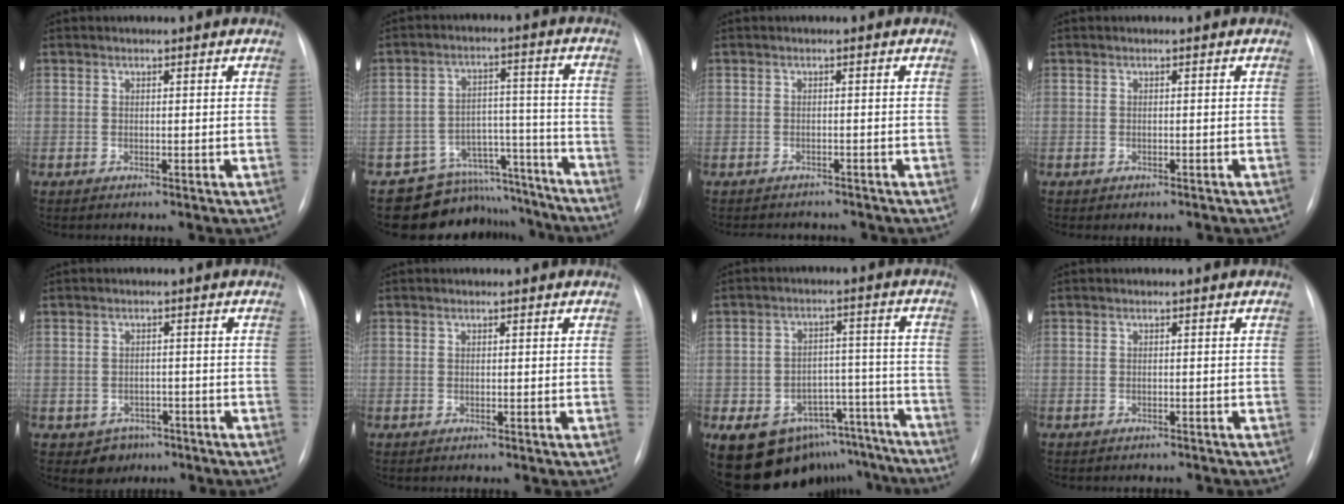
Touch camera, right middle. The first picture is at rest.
{"total": 11.9, "force": [-10.9, 4.9, -0.7], "torque": [0.038, 0.072, -0.150]}
{"total": 4.8, "force": [-4.4, 1.8, 0.7], "torque": [-0.005, 0.002, -0.053]}
{"total": 1.2, "force": [-0.9, 0.6, 0.3], "torque": [-0.004, 0.000, -0.011]}
{"total": 3.3, "force": [-1.8, 2.7, 0.3], "torque": [-0.001, 0.011, -0.020]}
{"total": 0.0}
{"total": 16.8, "force": [-12.9, 9.4, 5.1], "torque": [-0.067, 0.055, -0.165]}
{"total": 4.2, "force": [-3.8, 1.4, 1.2], "torque": [-0.014, 0.000, -0.042]}